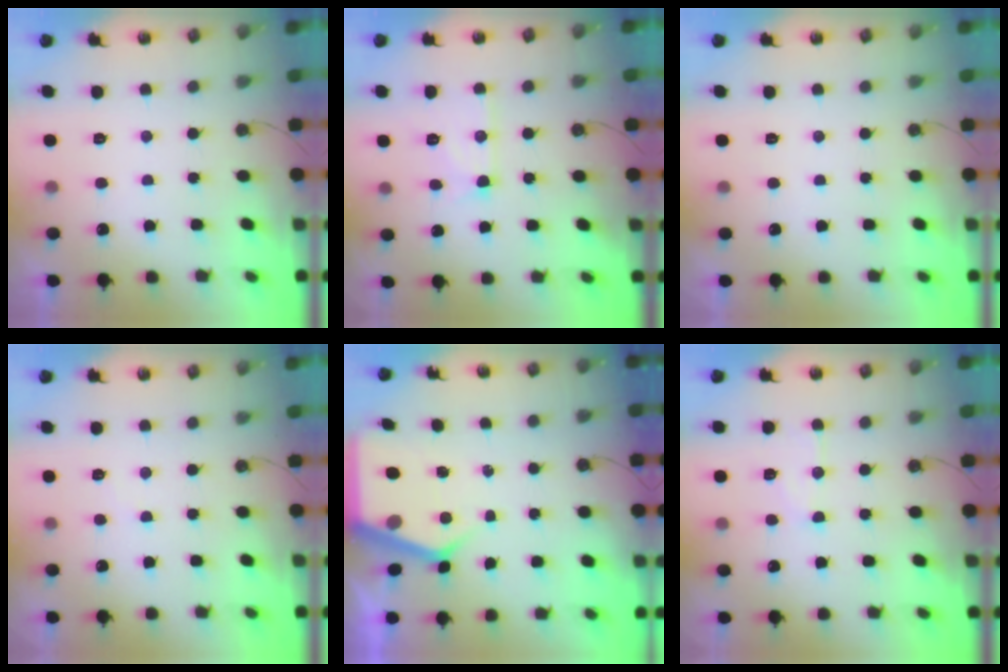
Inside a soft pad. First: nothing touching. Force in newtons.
{"total": 10.8, "press": 10.8, "slide": 0.4}
{"total": 0.0}
{"total": 3.5, "press": 3.5, "slide": 0.4}
{"total": 5.7, "press": 5.7, "slide": 0.6}
{"total": 8.6, "press": 8.6, "slide": 0.8}